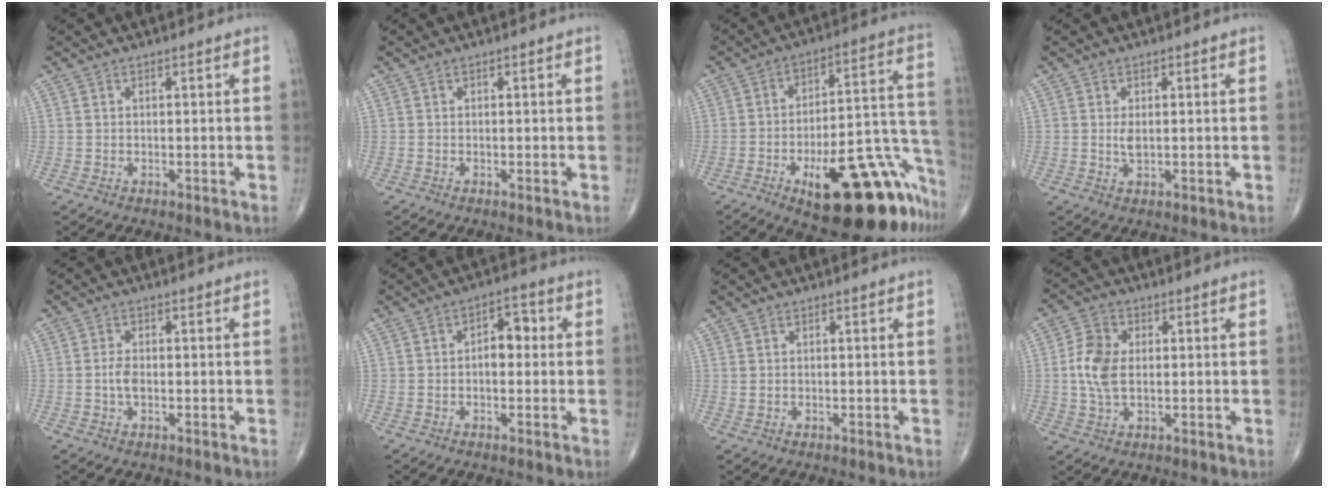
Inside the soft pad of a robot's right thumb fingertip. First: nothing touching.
{"total": 0.0}
{"total": 24.8, "force": [-12.8, 8.6, 19.4], "torque": [-0.180, 0.090, -0.174]}
{"total": 1.9, "force": [0.2, 0.9, 1.7], "torque": [-0.032, -0.005, 0.006]}
{"total": 2.5, "force": [-0.4, 1.3, 2.1], "torque": [-0.042, 0.005, -0.010]}
{"total": 5.0, "force": [0.1, 3.0, 4.0], "torque": [-0.042, 0.016, -0.007]}
{"total": 0.5, "force": [0.2, 0.5, 0.2], "torque": [-0.004, 0.003, 0.004]}
{"total": 7.6, "force": [0.3, 4.8, 5.9], "torque": [-0.117, 0.006, 0.003]}